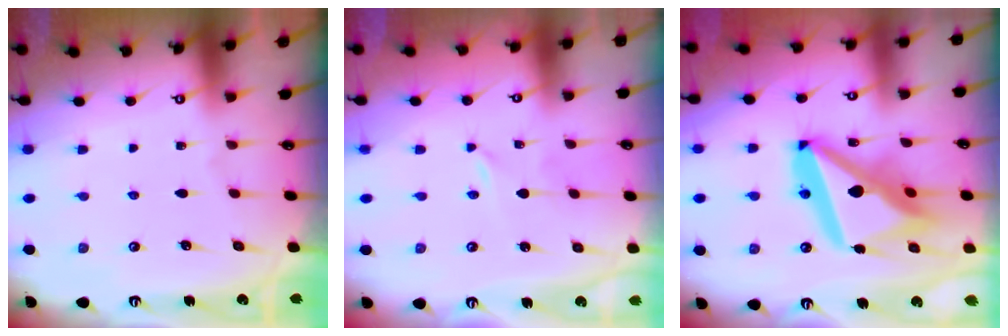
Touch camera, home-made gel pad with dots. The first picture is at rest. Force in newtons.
{"total": 0.0}
{"total": 19.6, "press": 19.5, "slide": 2.3}